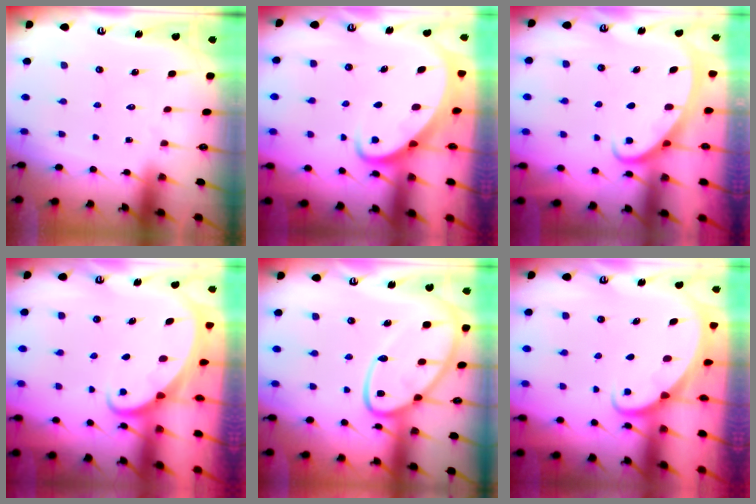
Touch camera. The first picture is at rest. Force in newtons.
{"total": 3.7, "press": 3.7, "slide": 0.4}
{"total": 2.5, "press": 2.5, "slide": 0.4}
{"total": 2.9, "press": 2.9, "slide": 0.3}
{"total": 15.4, "press": 15.3, "slide": 1.6}
{"total": 1.9, "press": 1.9, "slide": 0.1}